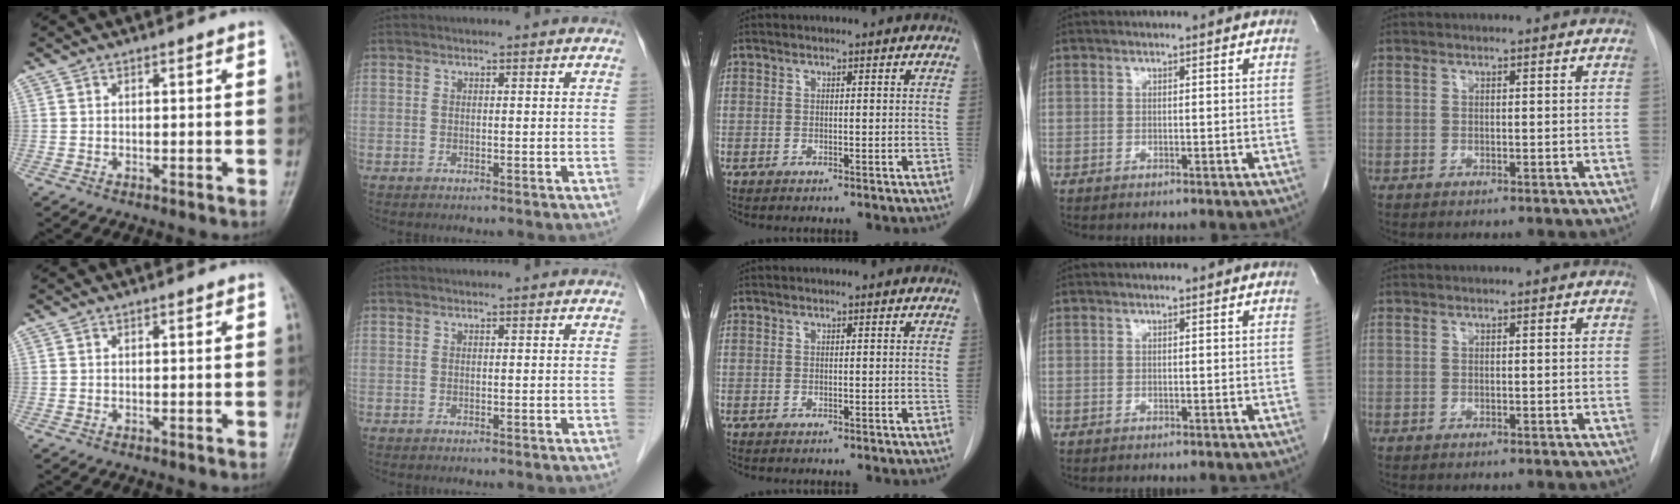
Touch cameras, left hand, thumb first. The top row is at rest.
{}